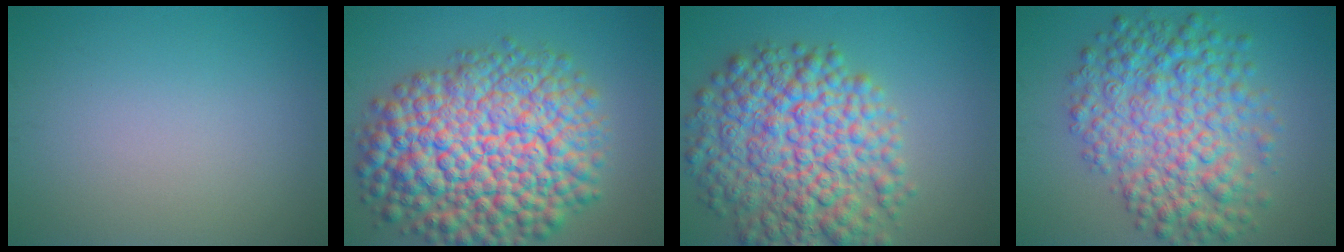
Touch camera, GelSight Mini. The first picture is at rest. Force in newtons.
{"total": 15.5, "press": 15.5, "slide": 0.6}
{"total": 11.1, "press": 11.1, "slide": 0.4}
{"total": 8.7, "press": 8.7, "slide": 0.1}